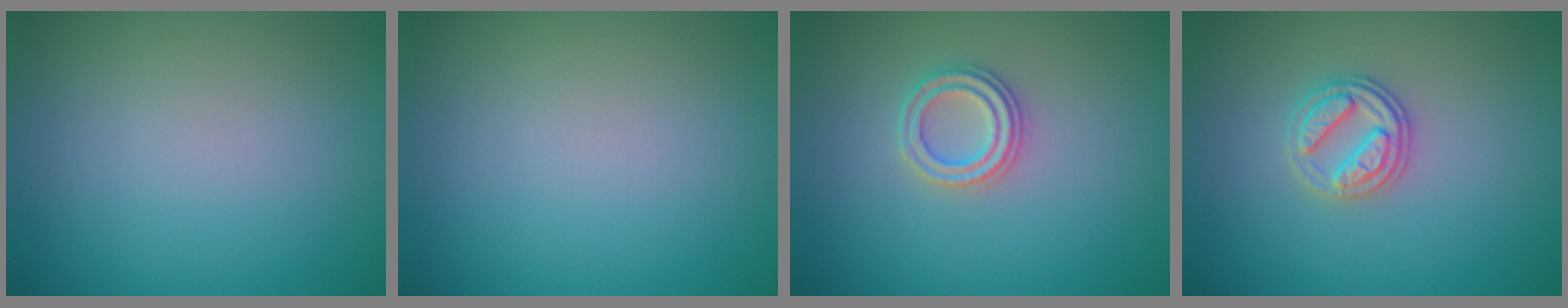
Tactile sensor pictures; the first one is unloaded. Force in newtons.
{"total": 0.0}
{"total": 2.2, "press": 2.2, "slide": 0.3}
{"total": 2.6, "press": 2.6, "slide": 0.6}